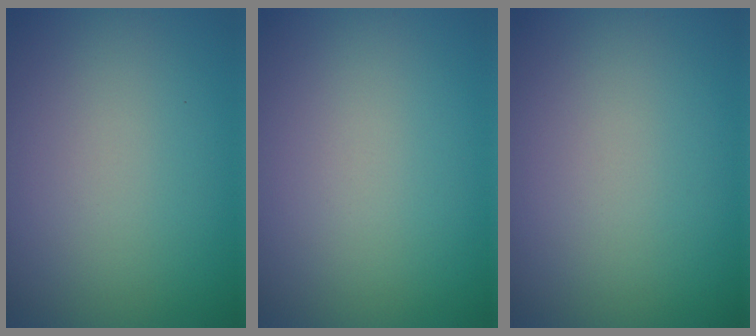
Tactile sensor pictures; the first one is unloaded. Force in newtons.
{"total": 0.0}
{"total": 0.0}